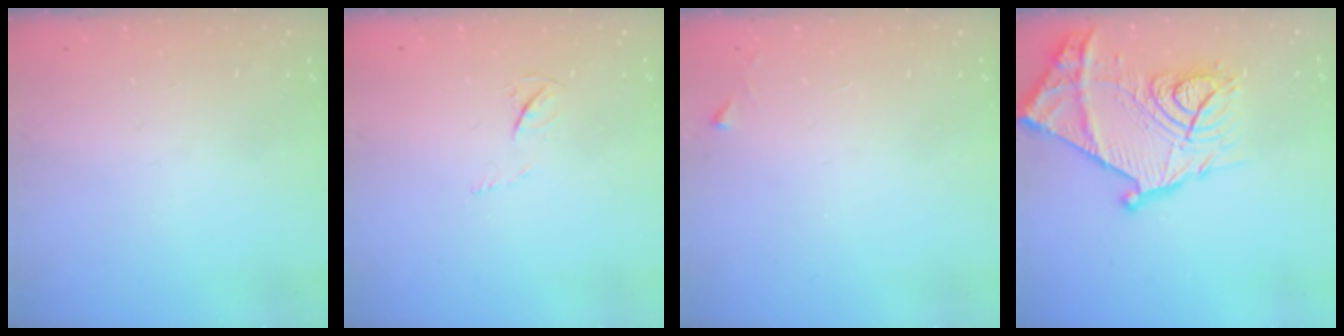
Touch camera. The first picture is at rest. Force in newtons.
{"total": 3.3, "press": 3.2, "slide": 0.5}
{"total": 2.3, "press": 2.3, "slide": 0.4}
{"total": 22.8, "press": 22.7, "slide": 1.7}